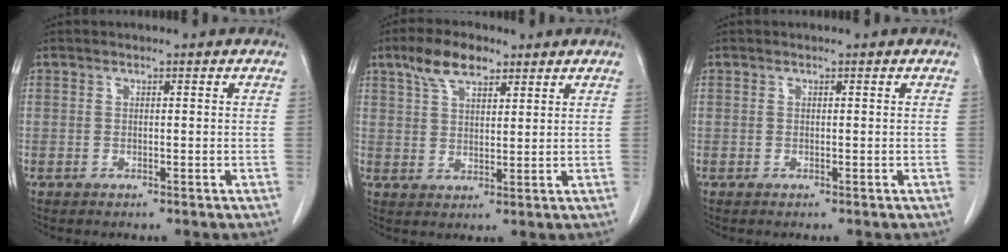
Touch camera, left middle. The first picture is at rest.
{"total": 6.5, "force": [4.4, 2.6, 4.0], "torque": [-0.081, 0.014, 0.083]}
{"total": 0.0}